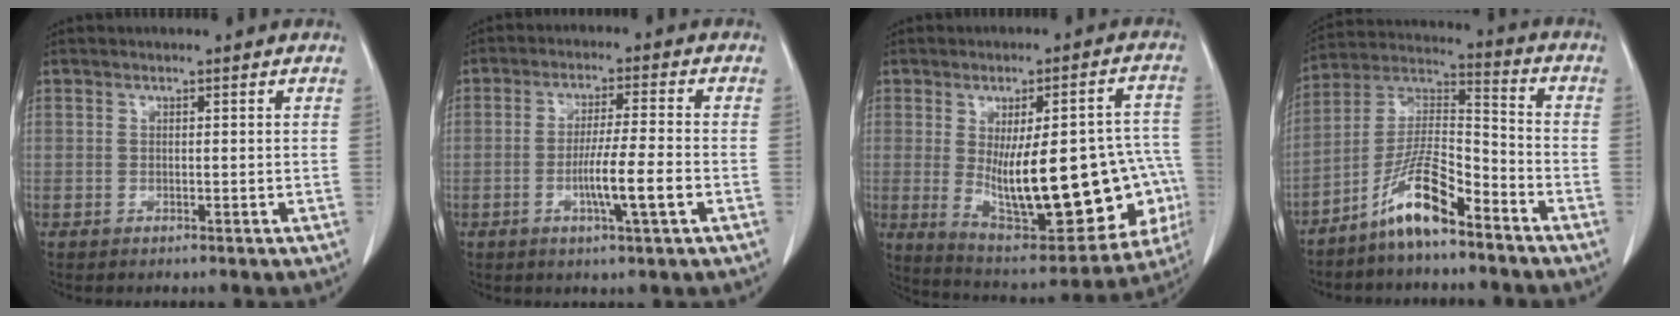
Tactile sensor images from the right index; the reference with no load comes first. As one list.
[{"total": 7.2, "force": [-2.4, -0.4, 6.8], "torque": [-0.121, -0.006, -0.042]}, {"total": 25.1, "force": [-3.9, 7.6, 23.6], "torque": [-0.282, 0.017, -0.022]}, {"total": 11.0, "force": [-7.5, 2.1, 7.7], "torque": [-0.158, 0.011, -0.143]}]